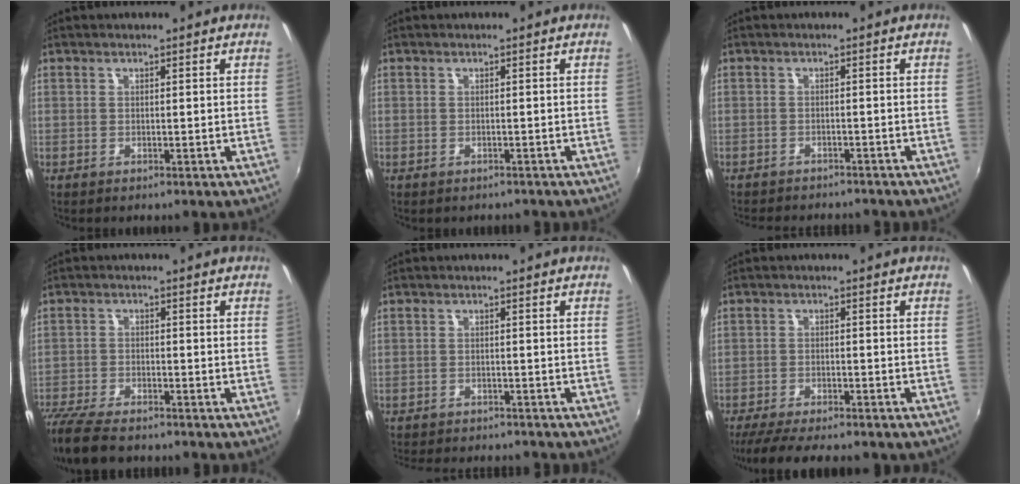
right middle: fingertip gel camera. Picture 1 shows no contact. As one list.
[{"total": 1.6, "force": [-1.4, 0.7, 0.5], "torque": [-0.012, -0.006, -0.016]}, {"total": 7.7, "force": [-7.0, 1.9, 2.5], "torque": [-0.063, -0.015, -0.099]}, {"total": 12.3, "force": [-10.3, 3.4, 5.8], "torque": [-0.150, -0.038, -0.188]}, {"total": 9.2, "force": [-8.3, 2.3, 3.1], "torque": [-0.077, -0.016, -0.119]}, {"total": 13.1, "force": [-10.9, 2.9, 6.6], "torque": [-0.139, -0.033, -0.166]}]